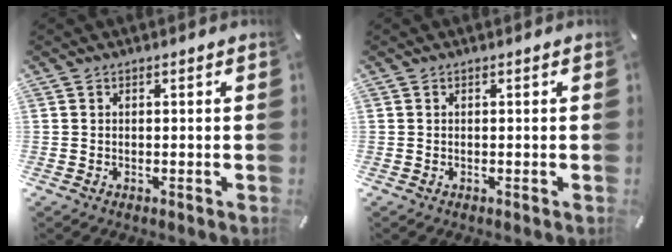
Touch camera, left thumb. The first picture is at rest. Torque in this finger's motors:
{"motor_torque": [0.00, -0.01, 0.00, 0.00, 0.00]}